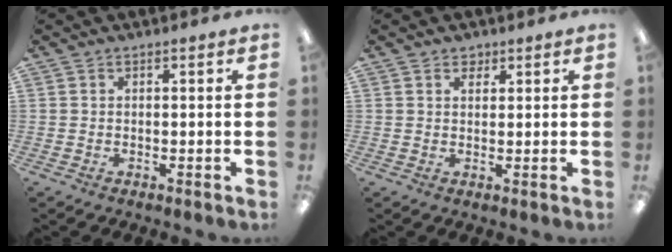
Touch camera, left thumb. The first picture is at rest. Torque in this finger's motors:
{"motor_torque": [-0.18, -0.06, -0.05, -0.08, -0.04]}